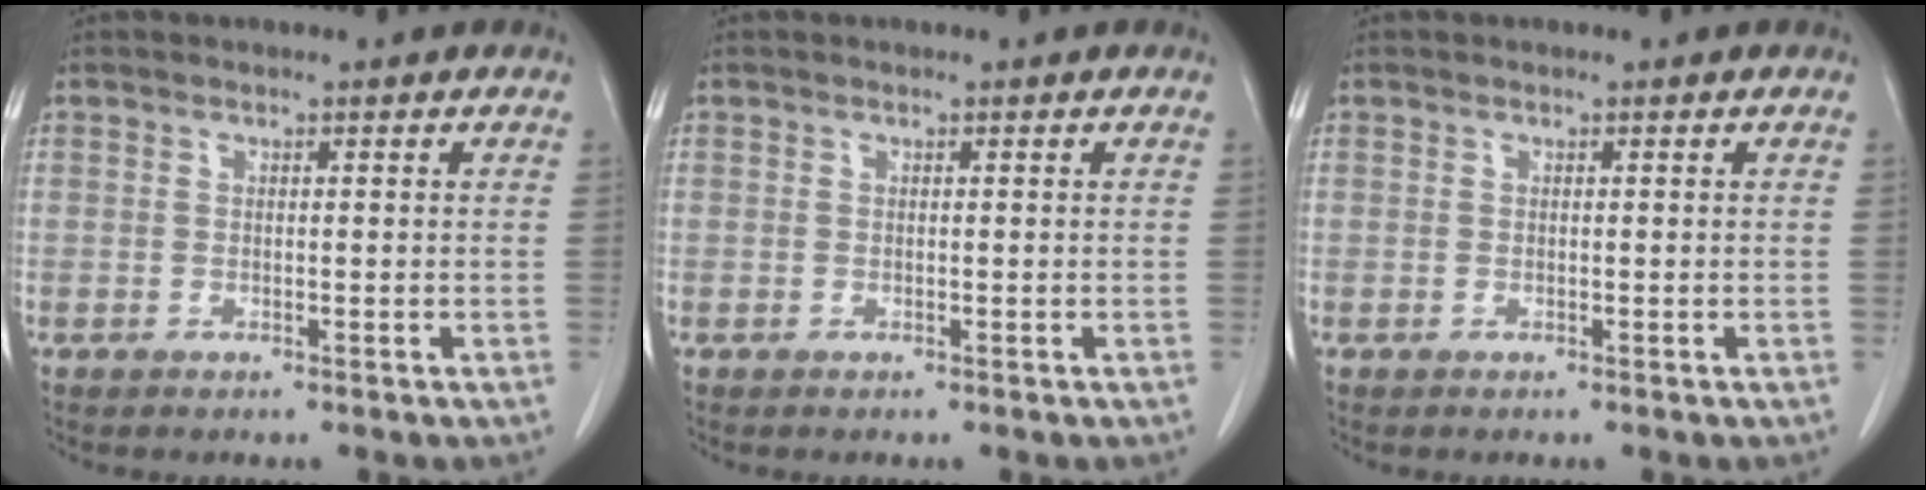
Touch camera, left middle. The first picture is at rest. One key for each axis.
{"total": 0.0}
{"total": 0.0}